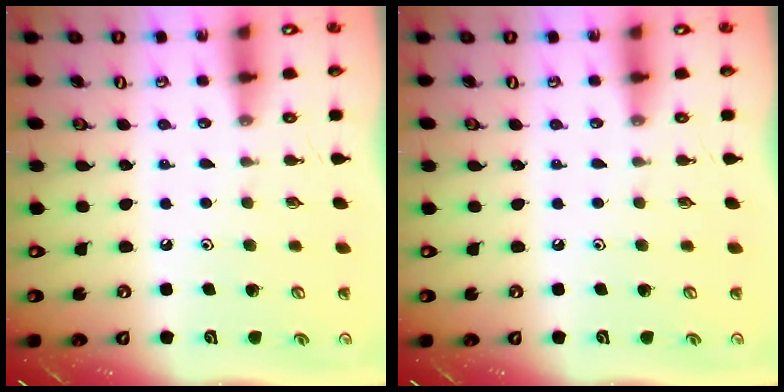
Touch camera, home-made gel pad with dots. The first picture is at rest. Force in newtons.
{"total": 0.0}